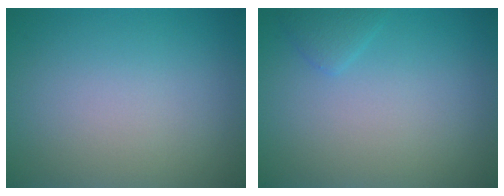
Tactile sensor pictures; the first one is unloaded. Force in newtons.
{"total": 1.1, "press": 1.1, "slide": 0.1}